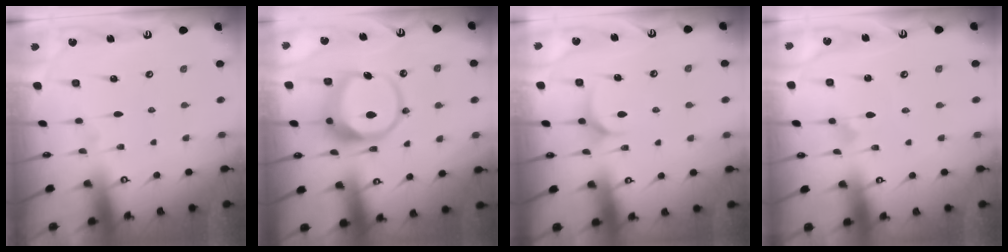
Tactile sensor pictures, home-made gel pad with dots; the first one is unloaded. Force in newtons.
{"total": 12.1, "press": 12.0, "slide": 1.7}
{"total": 6.8, "press": 6.7, "slide": 0.5}
{"total": 0.7, "press": 0.7, "slide": 0.1}